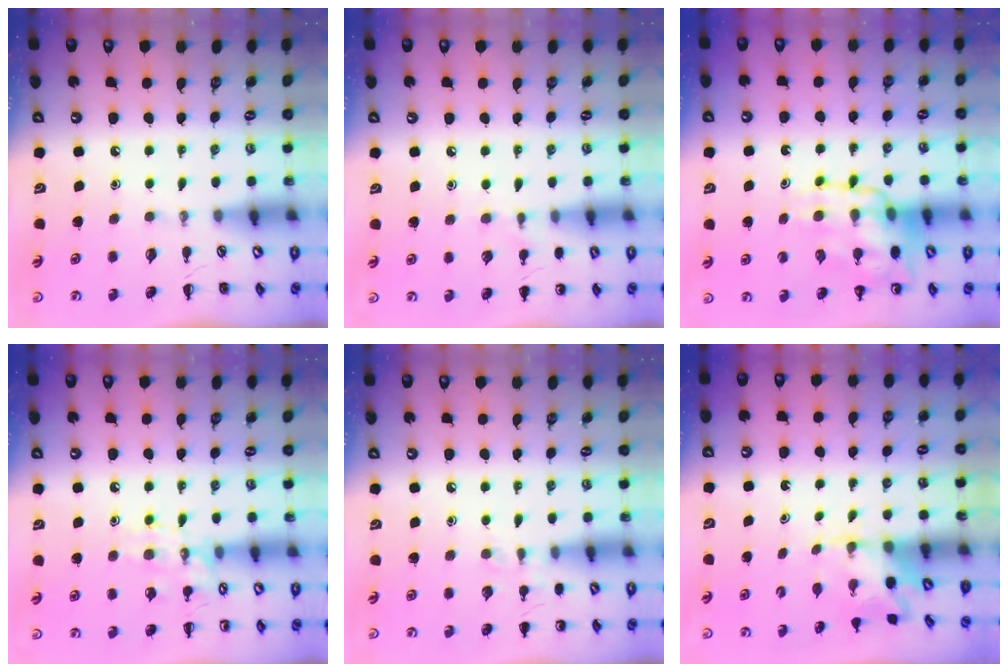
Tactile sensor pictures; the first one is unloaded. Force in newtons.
{"total": 5.2, "press": 5.0, "slide": 1.6}
{"total": 13.9, "press": 13.6, "slide": 3.1}
{"total": 11.1, "press": 11.1, "slide": 0.6}
{"total": 5.3, "press": 5.0, "slide": 1.8}
{"total": 2.6, "press": 2.4, "slide": 1.1}